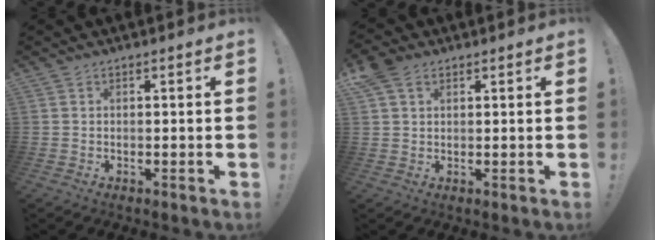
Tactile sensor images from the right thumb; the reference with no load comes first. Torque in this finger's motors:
{"motor_torque": [0.84, 2.00, 0.13, 0.00, 0.01]}